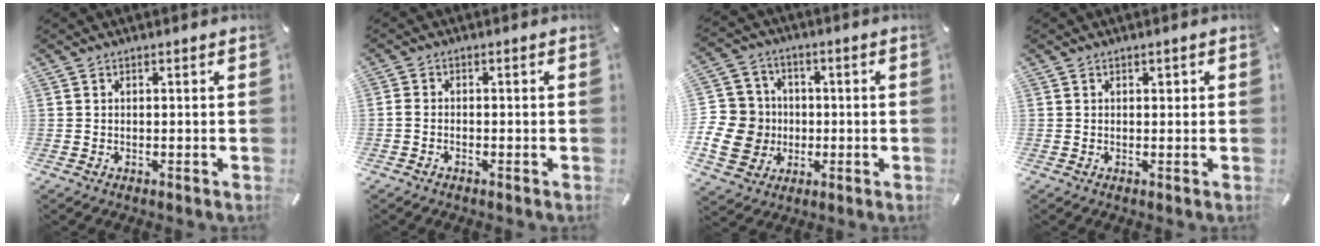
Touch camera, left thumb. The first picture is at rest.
{"total": 1.2, "force": [-0.9, 0.6, 0.6], "torque": [-0.012, 0.004, -0.018]}
{"total": 12.4, "force": [-1.9, 11.6, 3.9], "torque": [-0.099, 0.021, -0.028]}
{"total": 0.8, "force": [0.3, 0.6, 0.4], "torque": [0.001, 0.001, 0.003]}